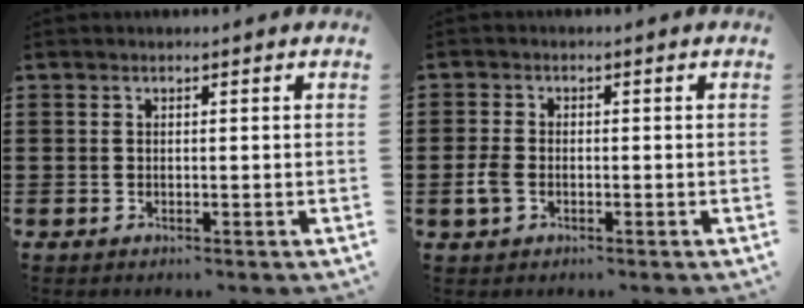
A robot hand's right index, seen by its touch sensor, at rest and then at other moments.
{"total": 2.9, "force": [-1.0, 1.8, 2.1], "torque": [-0.061, -0.007, -0.023]}